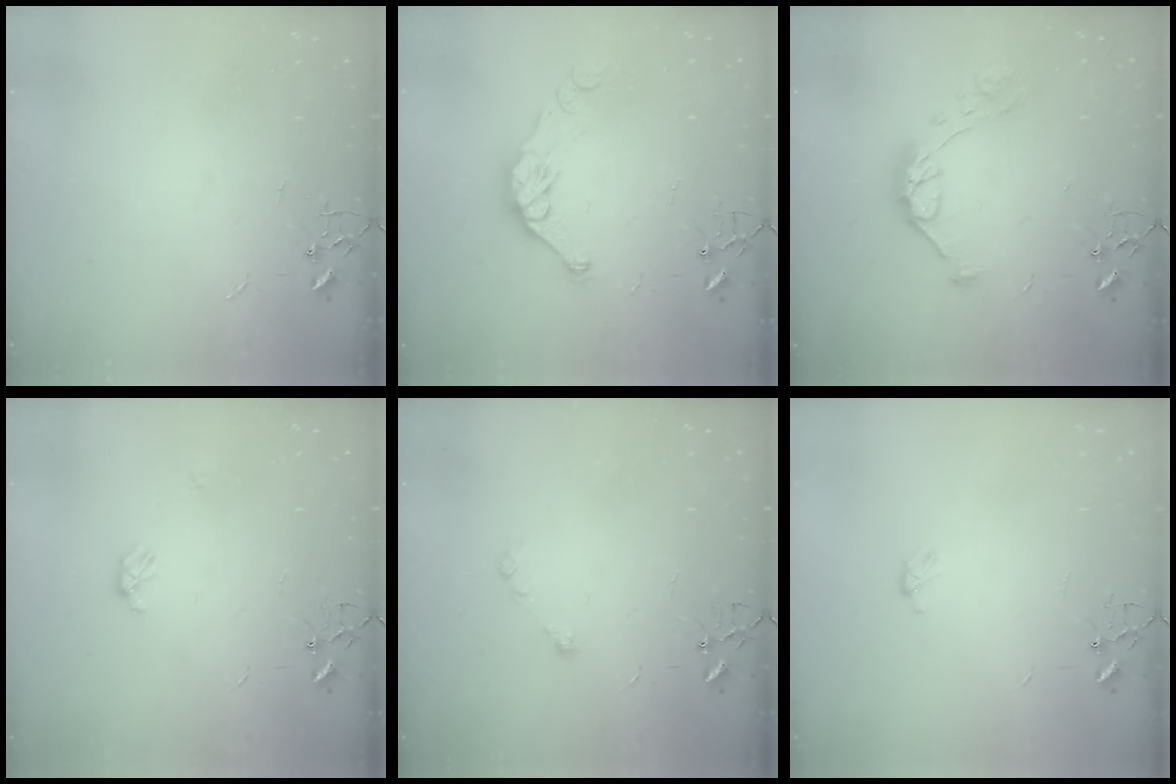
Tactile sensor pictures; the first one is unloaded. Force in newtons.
{"total": 12.3, "press": 12.2, "slide": 0.4}
{"total": 11.1, "press": 11.1, "slide": 1.0}
{"total": 3.9, "press": 3.9, "slide": 0.6}
{"total": 6.2, "press": 6.2, "slide": 0.6}
{"total": 3.1, "press": 3.1, "slide": 0.5}